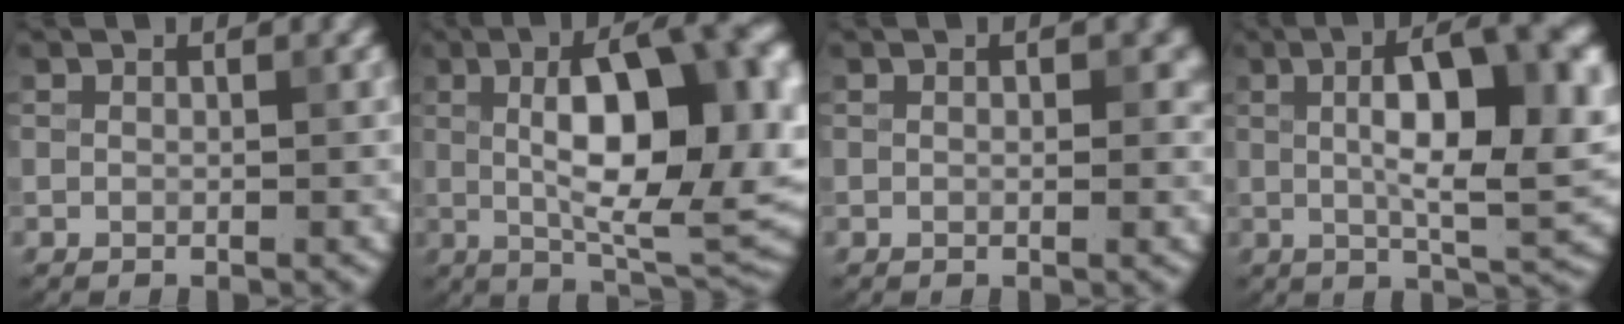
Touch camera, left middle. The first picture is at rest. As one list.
[{"total": 13.0, "force": [1.6, 4.9, 11.9], "torque": [-0.163, 0.009, 0.028]}, {"total": 1.8, "force": [0.3, 1.2, 1.3], "torque": [-0.014, 0.000, 0.005]}, {"total": 10.8, "force": [1.9, 3.2, 10.2], "torque": [-0.151, 0.009, 0.033]}]